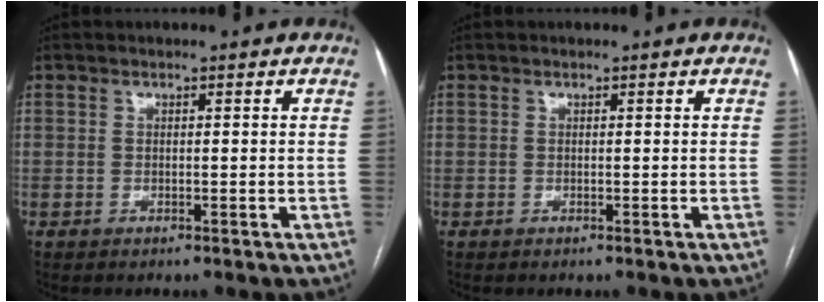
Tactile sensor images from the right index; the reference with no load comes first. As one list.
[{"total": 0.0}]